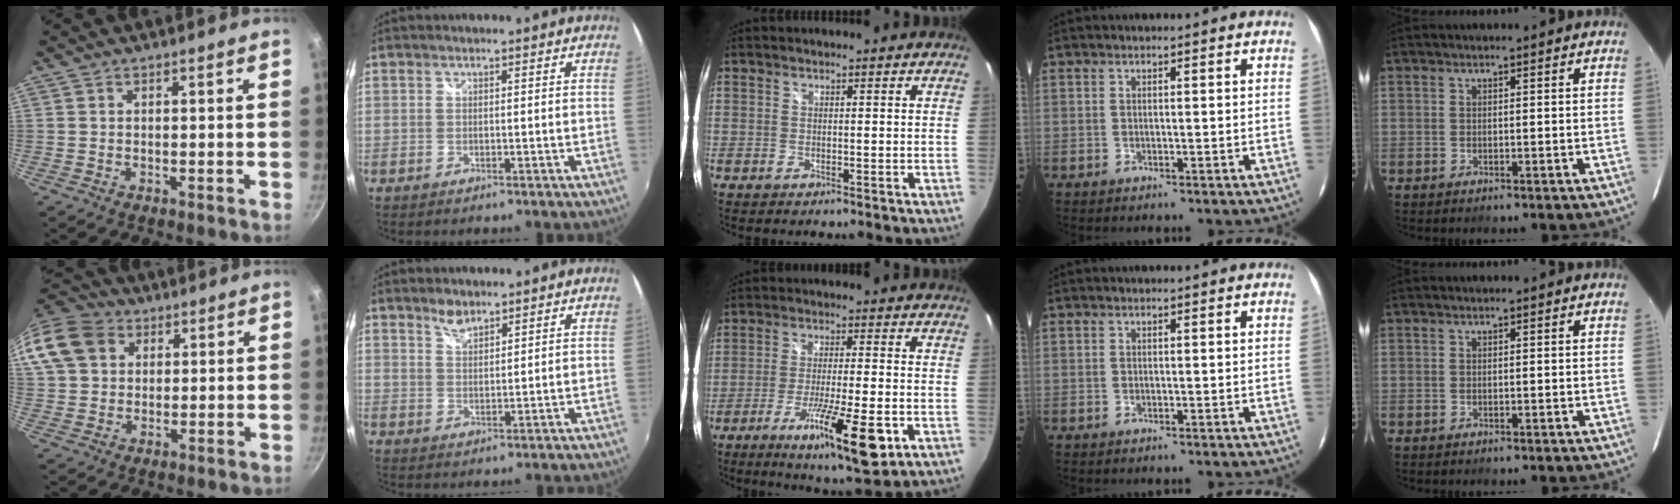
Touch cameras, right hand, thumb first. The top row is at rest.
{"thumb": {"total": 16.9, "force": [5.9, 13.4, 8.4], "torque": [-0.185, 0.031, 0.100]}, "index": {"total": 2.9, "force": [2.5, 0.9, 1.1], "torque": [-0.015, 0.002, 0.045]}, "middle": {"total": 14.2, "force": [-6.3, 2.0, 12.6], "torque": [-0.231, -0.041, -0.099]}}